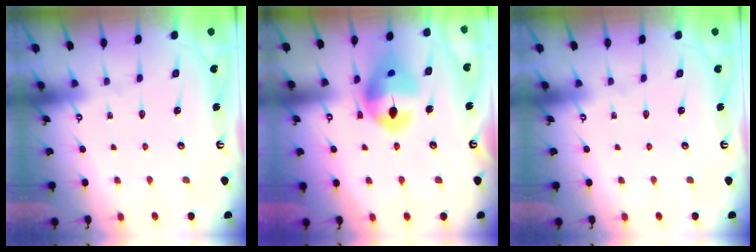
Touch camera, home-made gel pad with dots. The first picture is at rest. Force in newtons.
{"total": 14.4, "press": 14.3, "slide": 1.8}
{"total": 0.0}